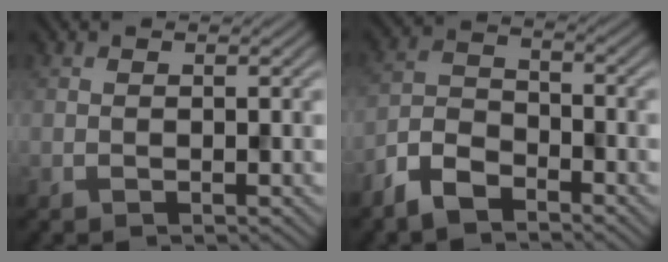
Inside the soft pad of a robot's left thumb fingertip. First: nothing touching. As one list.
[{"total": 5.9, "force": [-4.5, 2.5, 2.9], "torque": [-0.060, -0.003, -0.107]}]